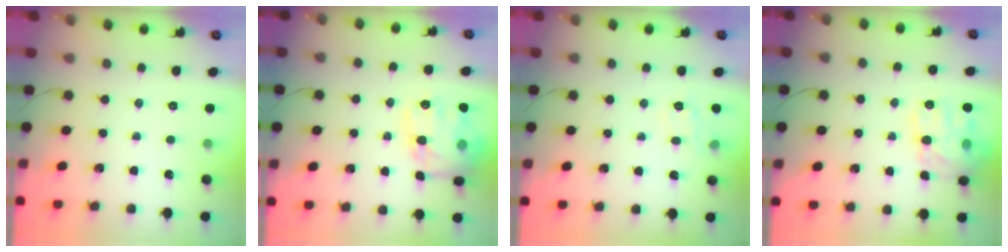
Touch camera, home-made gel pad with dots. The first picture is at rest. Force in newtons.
{"total": 16.2, "press": 16.0, "slide": 2.5}
{"total": 7.4, "press": 7.3, "slide": 1.1}
{"total": 16.2, "press": 16.2, "slide": 1.0}